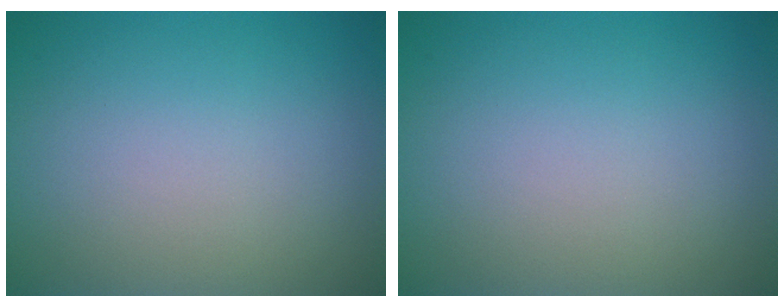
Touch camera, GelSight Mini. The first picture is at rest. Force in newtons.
{"total": 0.0}